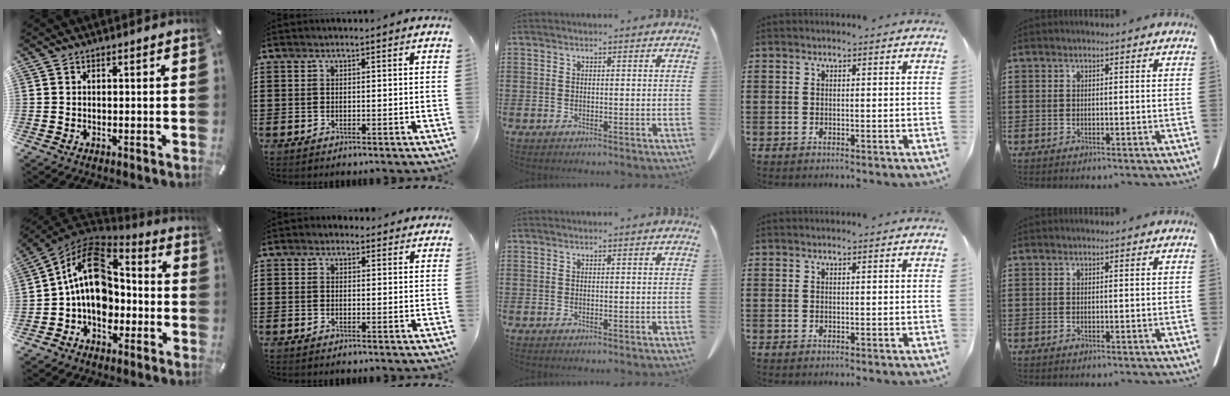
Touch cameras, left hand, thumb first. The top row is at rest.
{"thumb": {"total": 15.2, "force": [-0.8, 11.6, 9.9], "torque": [-0.183, 0.010, -0.014]}, "index": {"total": 1.5, "force": [1.1, 1.0, 0.2], "torque": [0.001, 0.005, 0.018]}}